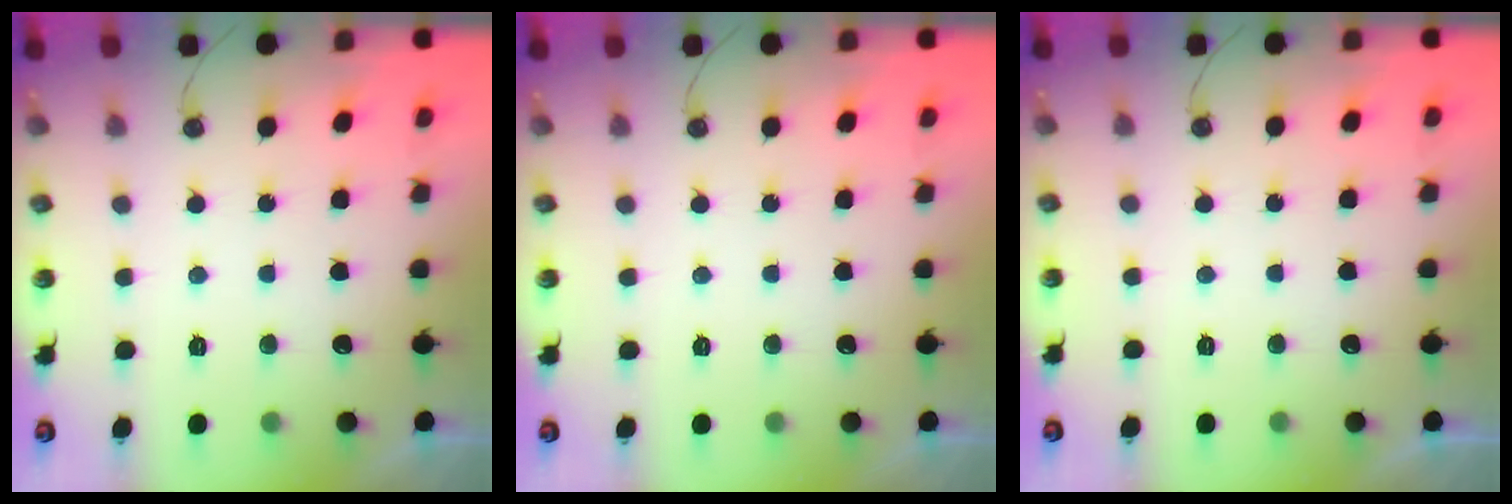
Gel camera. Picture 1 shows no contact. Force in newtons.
{"total": 0.0}
{"total": 0.0}